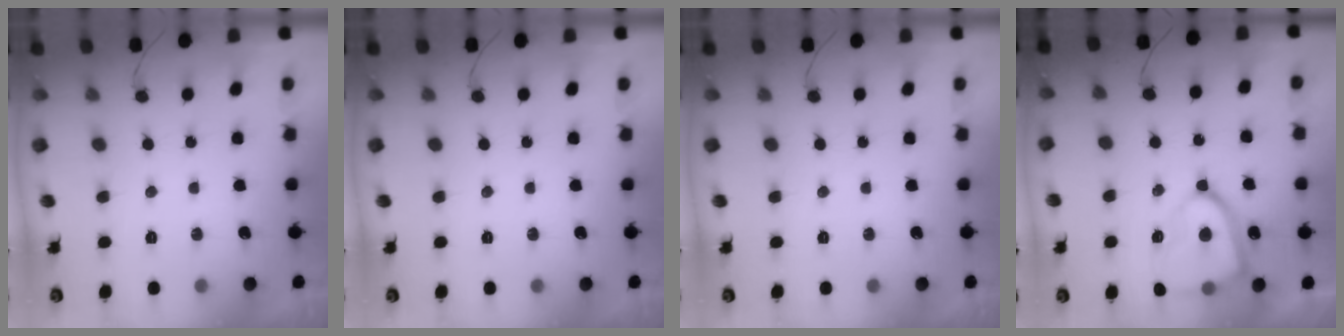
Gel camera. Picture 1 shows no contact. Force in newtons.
{"total": 0.0}
{"total": 0.0}
{"total": 16.6, "press": 16.5, "slide": 1.5}